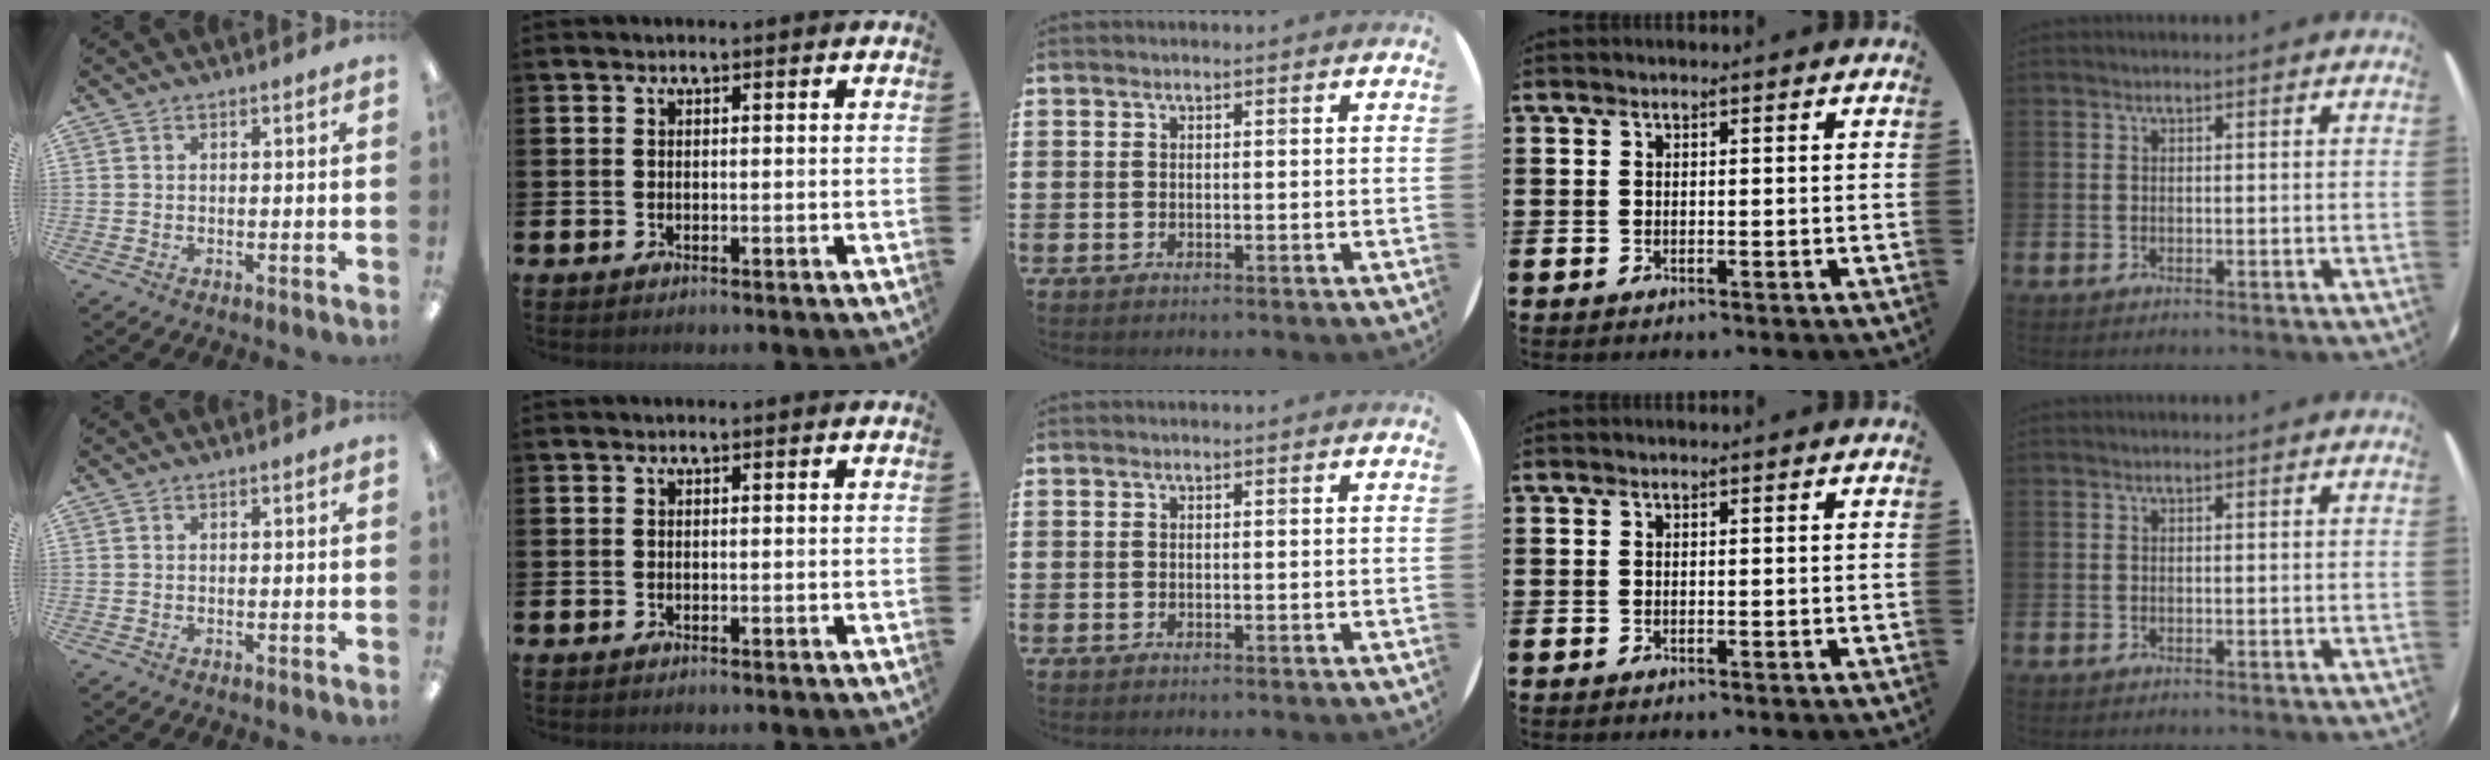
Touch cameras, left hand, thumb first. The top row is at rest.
{}